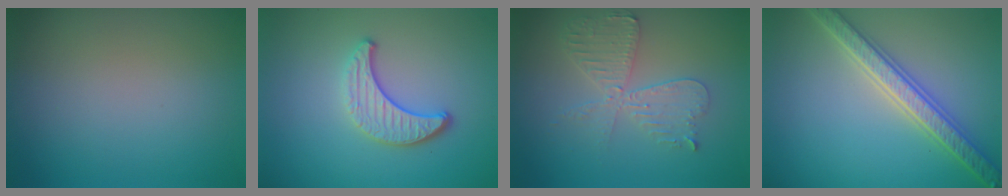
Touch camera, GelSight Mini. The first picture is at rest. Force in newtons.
{"total": 3.3, "press": 2.8, "slide": 1.7}
{"total": 4.4, "press": 3.8, "slide": 2.1}
{"total": 5.4, "press": 5.3, "slide": 1.0}